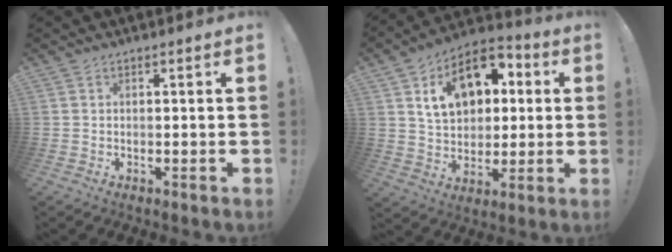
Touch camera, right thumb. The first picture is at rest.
{"total": 17.7, "force": [6.0, 12.6, 10.8], "torque": [-0.157, -0.008, 0.113]}